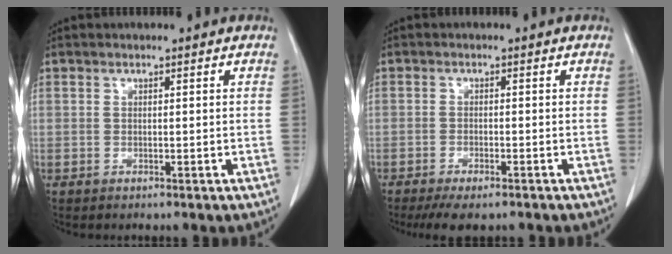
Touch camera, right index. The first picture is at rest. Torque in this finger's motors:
{"motor_torque": [0.58, -0.50, 0.28, 0.07]}